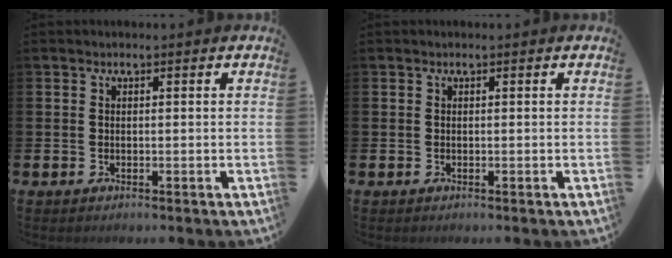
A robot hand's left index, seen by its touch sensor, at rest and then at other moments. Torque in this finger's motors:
{"motor_torque": [0.03, 0.04, 0.00, 0.00]}